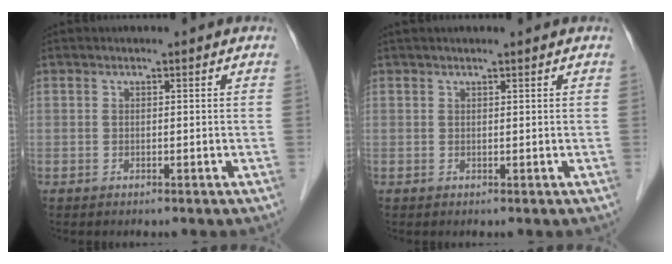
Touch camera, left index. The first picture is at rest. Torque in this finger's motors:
{"motor_torque": [0.30, -0.27, 0.08, 0.02]}